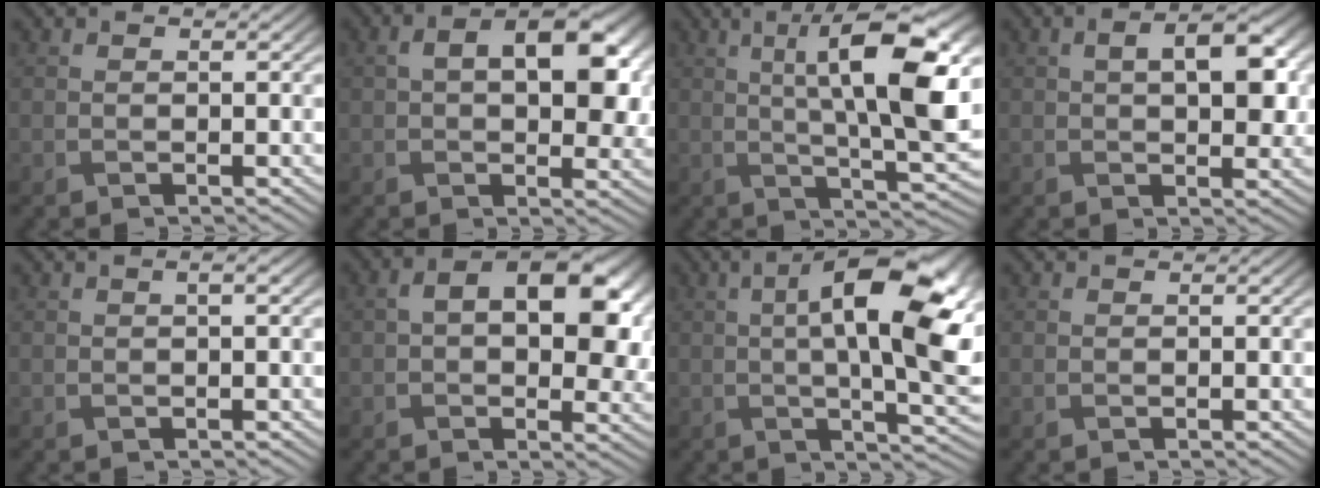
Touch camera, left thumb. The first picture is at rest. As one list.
[{"total": 10.3, "force": [2.3, 5.7, 8.3], "torque": [-0.124, -0.004, 0.036]}, {"total": 13.9, "force": [2.9, 3.7, 13.1], "torque": [-0.208, -0.003, 0.054]}, {"total": 7.2, "force": [1.6, 3.6, 6.0], "torque": [-0.093, 0.005, 0.025]}, {"total": 1.2, "force": [0.2, 0.2, 1.1], "torque": [-0.021, 0.008, 0.003]}, {"total": 11.8, "force": [2.5, 6.8, 9.3], "torque": [-0.140, -0.010, 0.042]}, {"total": 14.8, "force": [2.1, 4.7, 13.8], "torque": [-0.205, 0.005, 0.032]}, {"total": 0.0}]